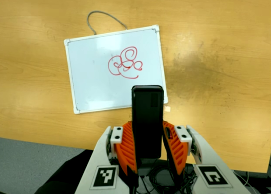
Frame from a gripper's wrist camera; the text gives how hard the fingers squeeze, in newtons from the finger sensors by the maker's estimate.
{"total": 4.4, "left": 3.0, "right": 5.8}